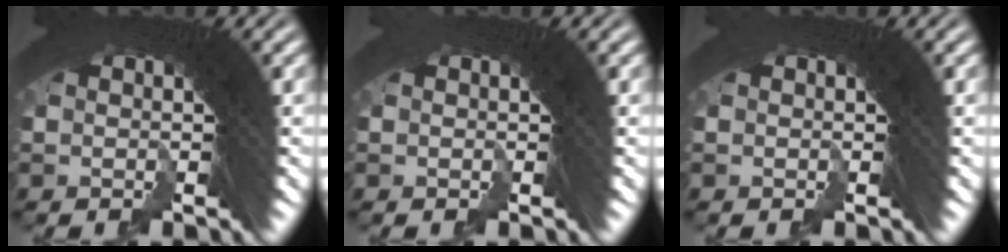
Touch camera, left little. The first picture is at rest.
{"total": 1.9, "force": [-0.4, -1.1, -1.5], "torque": [0.024, -0.006, -0.003]}
{"total": 1.2, "force": [-0.2, -0.7, -0.9], "torque": [0.016, -0.004, -0.001]}